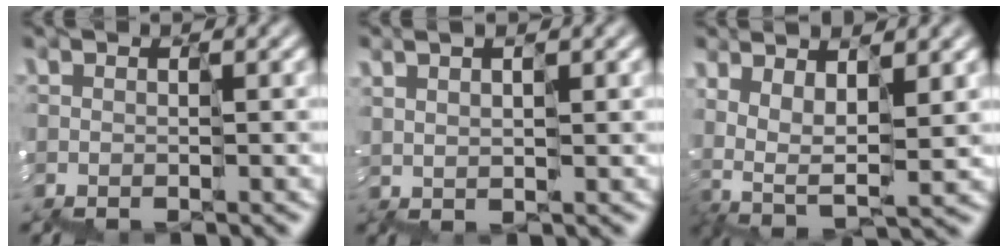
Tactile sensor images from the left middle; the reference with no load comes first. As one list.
[{"total": 2.0, "force": [0.8, -1.3, -1.3], "torque": [0.022, 0.003, 0.020]}, {"total": 1.9, "force": [0.5, 0.8, 1.7], "torque": [-0.045, -0.001, 0.014]}]